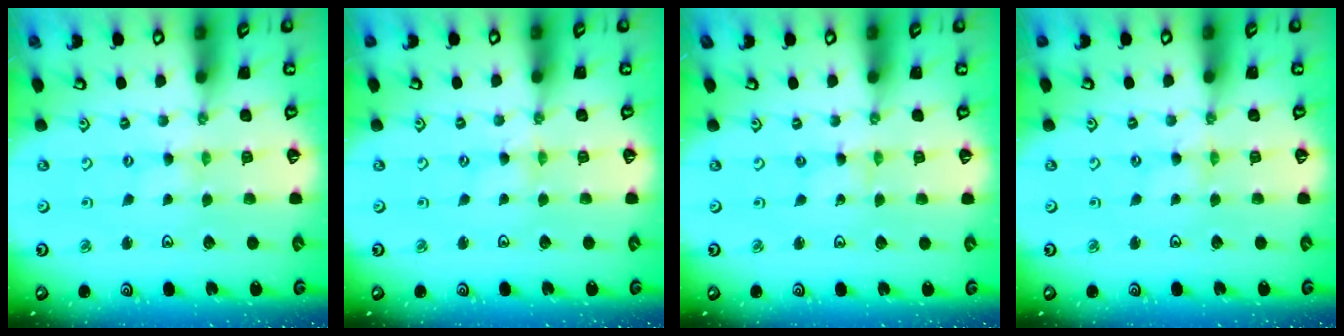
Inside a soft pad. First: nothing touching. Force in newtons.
{"total": 0.0}
{"total": 0.6, "press": 0.6, "slide": 0.1}
{"total": 0.8, "press": 0.7, "slide": 0.2}